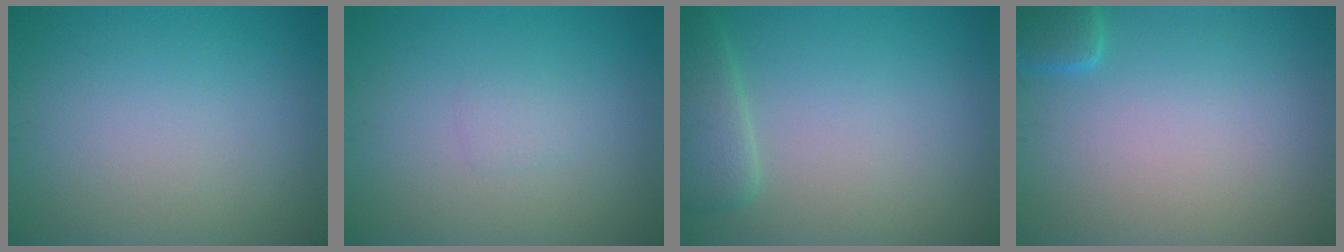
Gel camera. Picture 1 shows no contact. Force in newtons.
{"total": 0.9, "press": 0.9, "slide": 0.1}
{"total": 2.9, "press": 2.9, "slide": 0.3}
{"total": 1.9, "press": 1.9, "slide": 0.2}